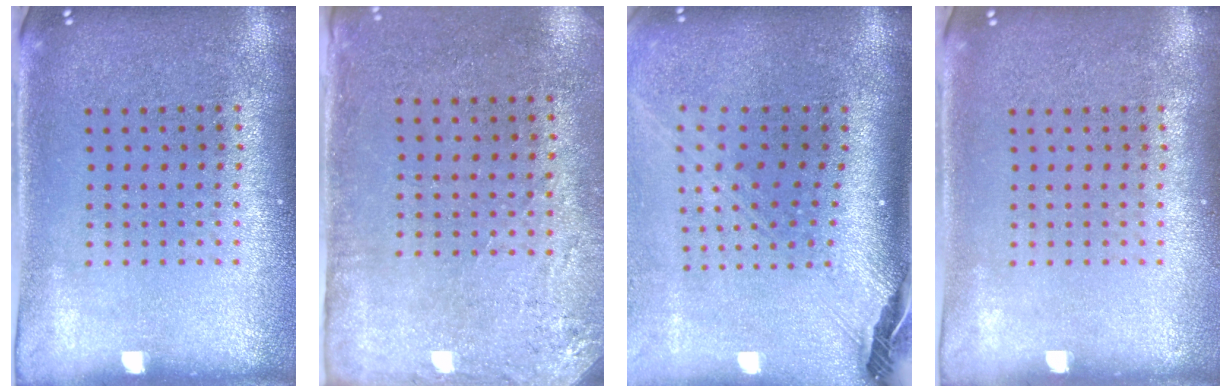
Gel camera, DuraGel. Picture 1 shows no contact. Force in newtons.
{"total": 2.8, "press": 2.3, "slide": 1.6}
{"total": 2.9, "press": 2.0, "slide": 2.0}
{"total": 0.0}